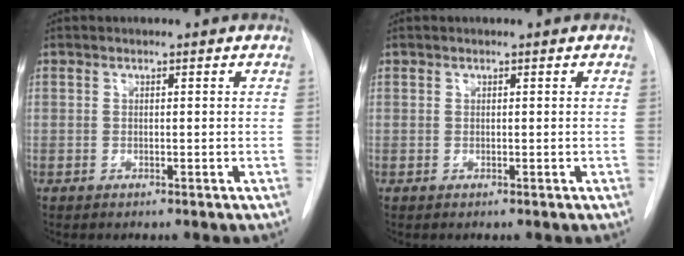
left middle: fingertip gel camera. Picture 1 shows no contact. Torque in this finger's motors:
{"motor_torque": [0.12, -0.15, -0.01, 0.00]}